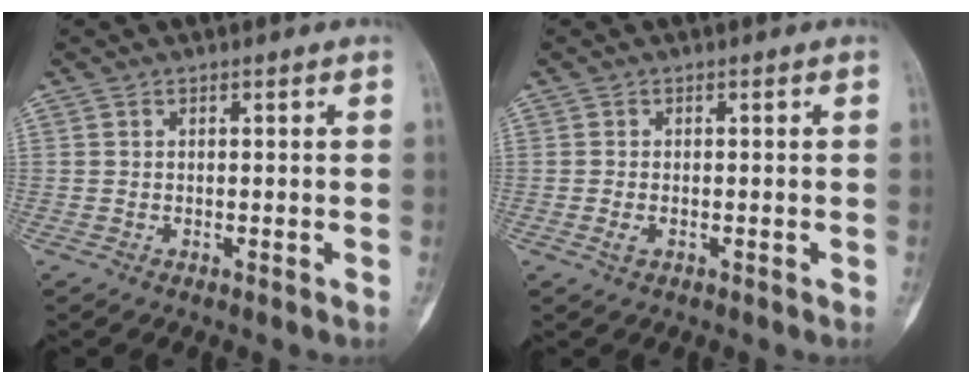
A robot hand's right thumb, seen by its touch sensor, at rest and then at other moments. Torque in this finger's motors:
{"motor_torque": [-0.09, 0.24, -0.19, 0.08, 0.01]}